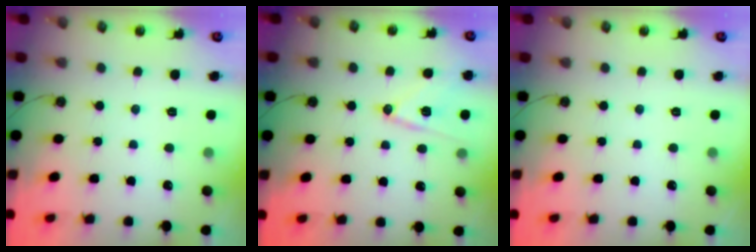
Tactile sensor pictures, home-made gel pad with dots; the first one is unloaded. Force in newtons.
{"total": 12.0, "press": 11.7, "slide": 2.7}
{"total": 0.0}